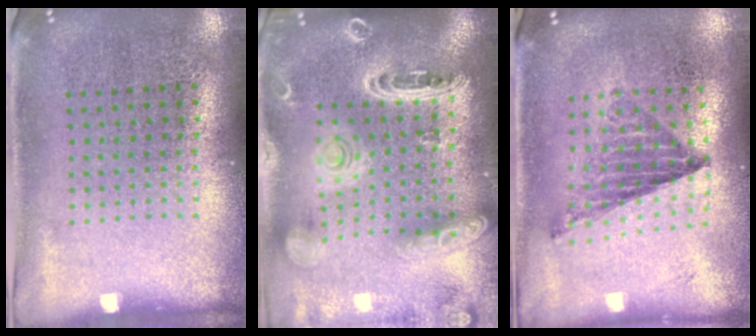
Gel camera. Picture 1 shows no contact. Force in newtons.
{"total": 2.7, "press": 2.3, "slide": 1.3}
{"total": 0.9, "press": 0.9, "slide": 0.1}